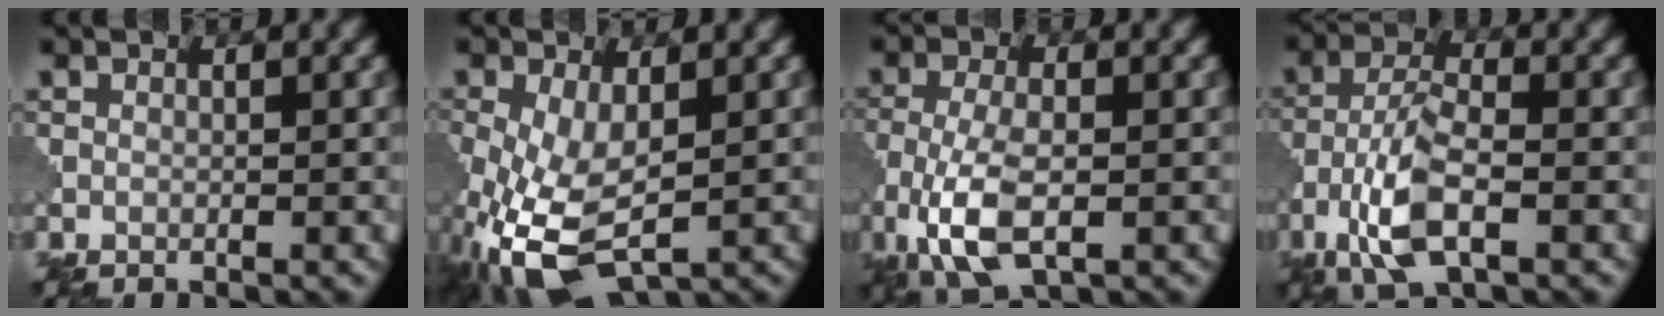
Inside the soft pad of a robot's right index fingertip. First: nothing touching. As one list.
[{"total": 8.6, "force": [-3.0, 4.4, 6.8], "torque": [-0.168, -0.028, -0.048]}, {"total": 7.0, "force": [-2.4, 3.1, 5.8], "torque": [-0.134, -0.007, -0.050]}, {"total": 6.8, "force": [-3.0, 2.6, 5.5], "torque": [-0.112, 0.003, -0.065]}]